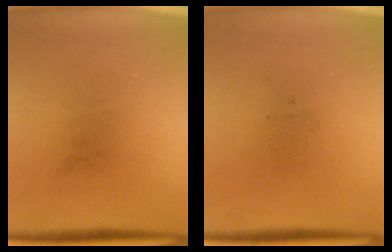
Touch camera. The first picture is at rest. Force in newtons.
{"total": 0.0}